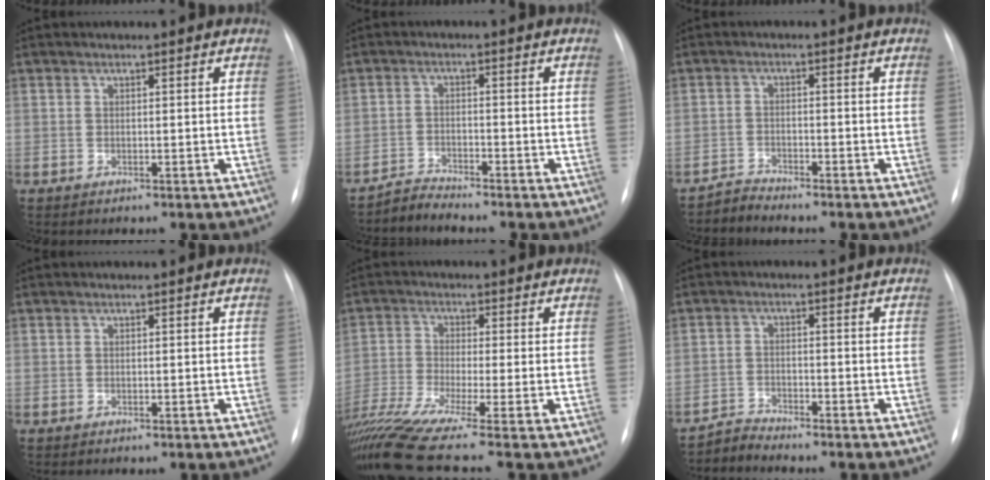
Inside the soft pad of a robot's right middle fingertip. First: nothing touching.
{"total": 2.7, "force": [-2.6, -0.5, -0.6], "torque": [0.015, -0.020, -0.050]}
{"total": 2.2, "force": [-2.0, -0.4, -0.8], "torque": [0.022, -0.015, -0.039]}
{"total": 0.0}
{"total": 14.6, "force": [-10.9, -0.3, 9.7], "torque": [-0.234, -0.024, -0.200]}
{"total": 2.6, "force": [-2.4, -0.5, -0.9], "torque": [0.024, -0.018, -0.047]}